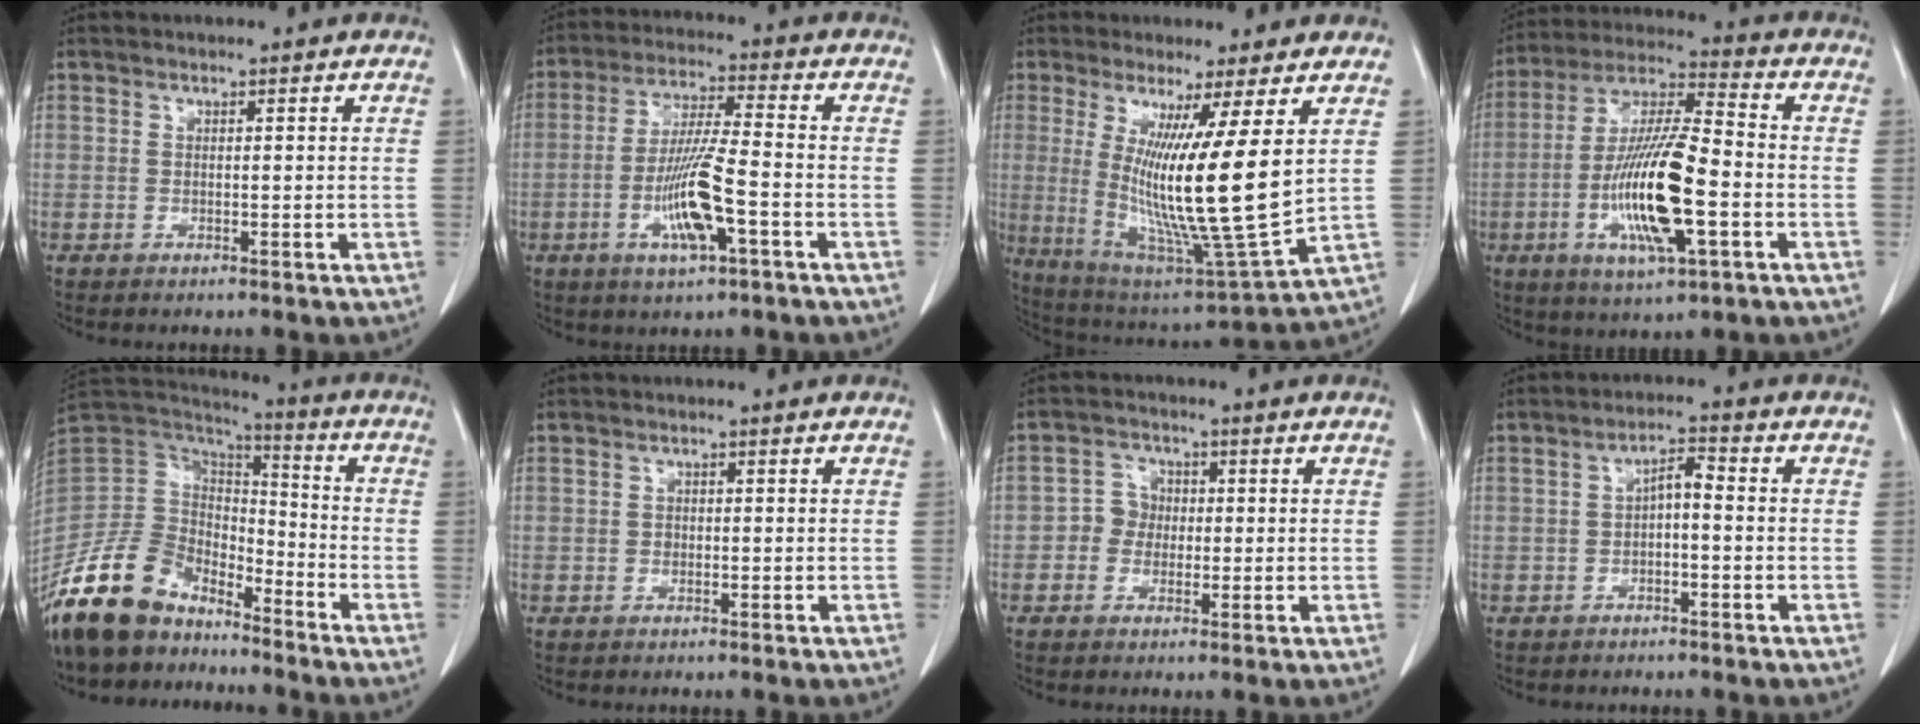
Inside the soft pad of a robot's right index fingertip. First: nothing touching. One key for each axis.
{"total": 10.4, "fx": -3.5, "fy": 1.0, "fz": 9.8, "tx": -0.191, "ty": -0.007, "tz": -0.064}
{"total": 17.2, "fx": 3.2, "fy": 0.1, "fz": 16.9, "tx": -0.317, "ty": -0.044, "tz": 0.059}
{"total": 16.5, "fx": -4.2, "fy": 2.8, "fz": 15.7, "tx": -0.312, "ty": -0.008, "tz": -0.075}
{"total": 15.0, "fx": -12.1, "fy": 7.1, "fz": 5.4, "tx": -0.121, "ty": 0.031, "tz": -0.235}
{"total": 0.6, "fx": -0.1, "fy": 0.5, "fz": 0.2, "tx": 0.000, "ty": 0.002, "tz": -0.003}
{"total": 3.5, "fx": -0.4, "fy": 3.3, "fz": 1.1, "tx": -0.011, "ty": 0.012, "tz": -0.011}
{"total": 3.1, "fx": -0.4, "fy": 1.1, "fz": 2.9, "tx": -0.047, "ty": 0.017, "tz": -0.008}